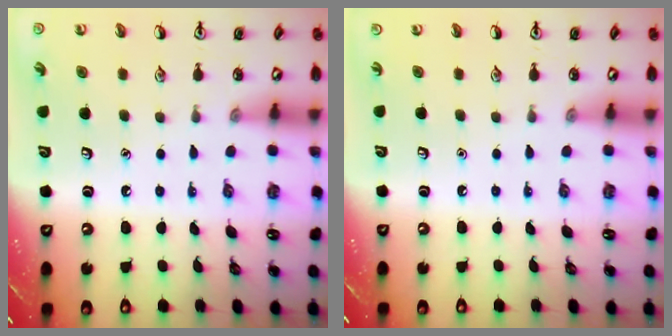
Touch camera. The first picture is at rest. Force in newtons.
{"total": 0.0}